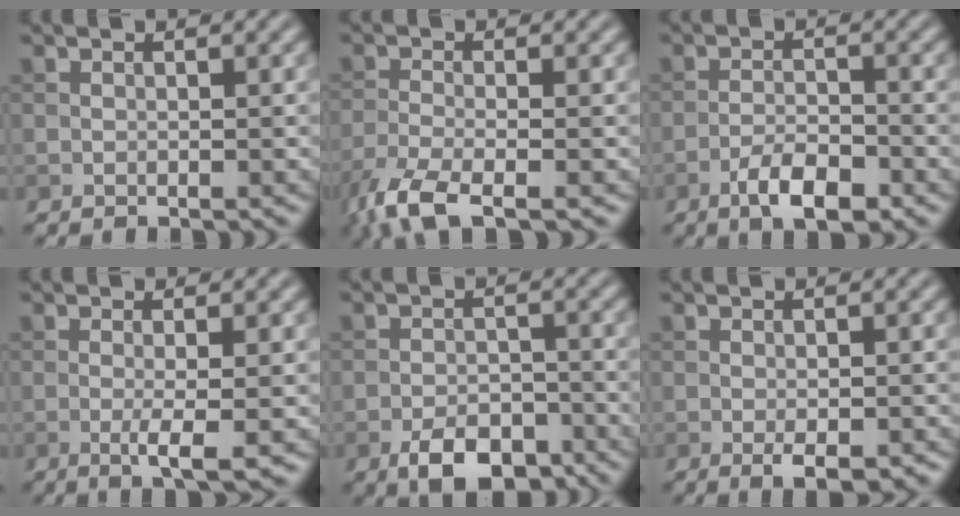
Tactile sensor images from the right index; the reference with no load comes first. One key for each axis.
{"total": 5.7, "fx": -3.8, "fy": 1.7, "fz": 3.9, "tx": -0.093, "ty": -0.016, "tz": -0.085}
{"total": 4.3, "fx": -2.5, "fy": 1.5, "fz": 3.1, "tx": -0.053, "ty": 0.003, "tz": -0.047}
{"total": 3.0, "fx": -0.7, "fy": 0.5, "fz": 2.9, "tx": -0.053, "ty": -0.005, "tz": -0.014}
{"total": 5.4, "fx": -3.4, "fy": 2.7, "fz": 3.2, "tx": -0.046, "ty": -0.004, "tz": -0.061}
{"total": 2.5, "fx": -1.2, "fy": 0.8, "fz": 2.0, "tx": -0.033, "ty": -0.006, "tz": -0.015}